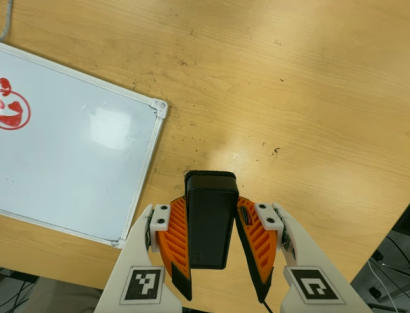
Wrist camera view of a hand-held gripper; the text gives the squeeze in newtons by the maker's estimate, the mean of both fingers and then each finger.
{"total": 4.7, "left": 3.7, "right": 5.6}